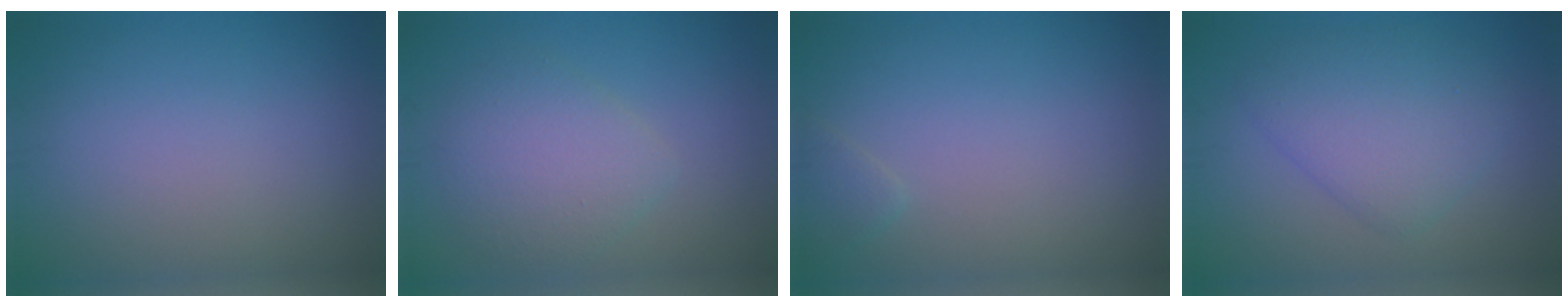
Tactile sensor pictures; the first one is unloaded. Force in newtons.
{"total": 3.6, "press": 3.6, "slide": 0.2}
{"total": 1.0, "press": 1.0, "slide": 0.0}
{"total": 4.9, "press": 4.9, "slide": 0.3}